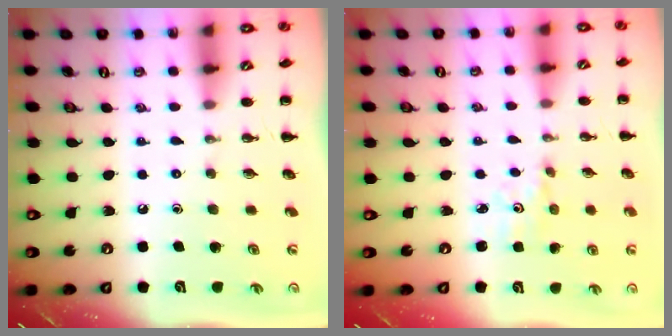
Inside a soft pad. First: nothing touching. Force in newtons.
{"total": 2.3, "press": 2.2, "slide": 0.7}